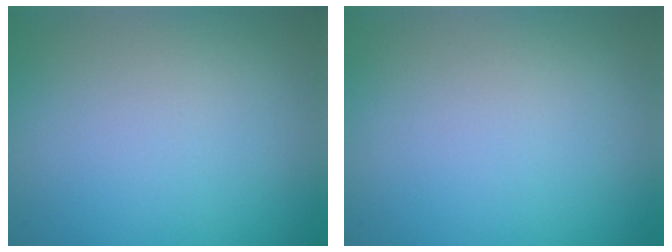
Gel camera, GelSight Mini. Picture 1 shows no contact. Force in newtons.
{"total": 0.0}